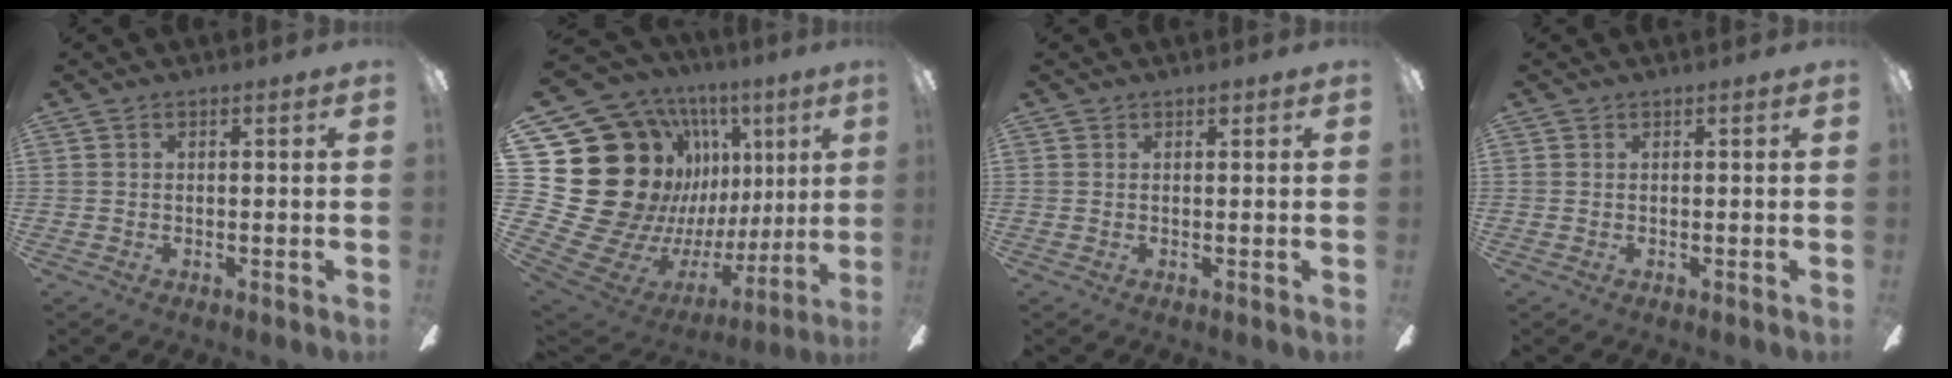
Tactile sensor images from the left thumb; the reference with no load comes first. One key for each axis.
{"total": 28.1, "fx": 5.6, "fy": 21.5, "fz": 17.3, "tx": -0.339, "ty": -0.095, "tz": 0.181}
{"total": 0.9, "fx": 0.6, "fy": 0.6, "fz": 0.4, "tx": 0.000, "ty": -0.001, "tz": 0.008}
{"total": 0.0}